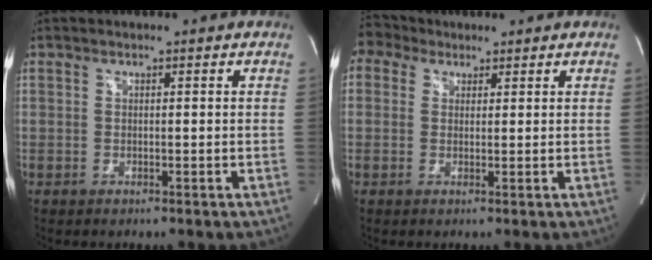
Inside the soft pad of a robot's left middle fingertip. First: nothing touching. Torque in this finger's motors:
{"motor_torque": [1.19, -0.94, 1.05, 0.21]}